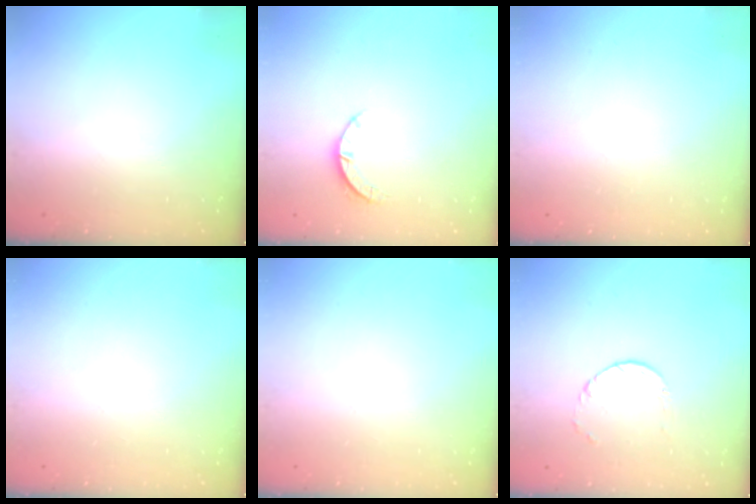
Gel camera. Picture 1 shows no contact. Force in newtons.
{"total": 2.7, "press": 2.7, "slide": 0.4}
{"total": 2.6, "press": 2.6, "slide": 0.2}
{"total": 0.0}
{"total": 0.0}
{"total": 1.0, "press": 1.0, "slide": 0.1}